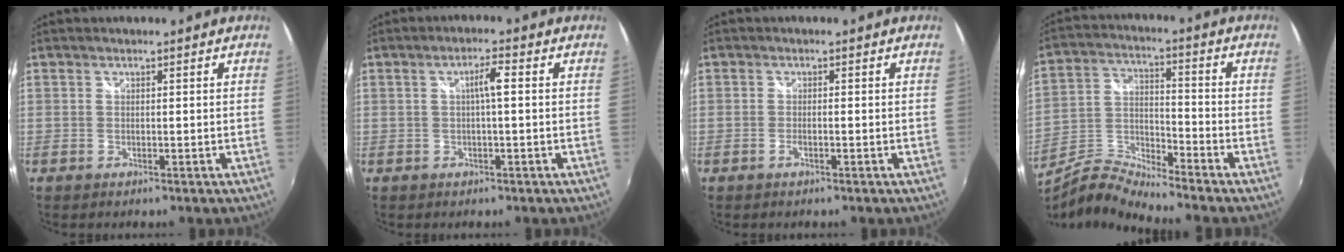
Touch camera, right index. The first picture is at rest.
{"total": 2.9, "force": [0.2, 0.1, 2.9], "torque": [-0.056, 0.006, 0.004]}
{"total": 1.2, "force": [-0.8, 0.0, 0.9], "torque": [-0.018, 0.000, -0.014]}
{"total": 6.1, "force": [-5.4, 0.4, 2.9], "torque": [-0.061, 0.009, -0.120]}